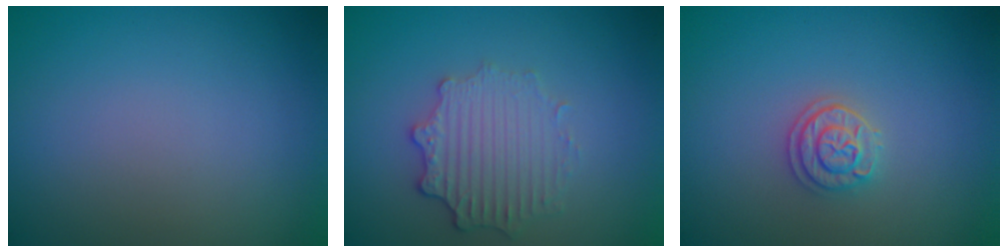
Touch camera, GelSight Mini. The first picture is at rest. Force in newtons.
{"total": 3.6, "press": 2.8, "slide": 2.2}
{"total": 2.1, "press": 2.0, "slide": 0.6}